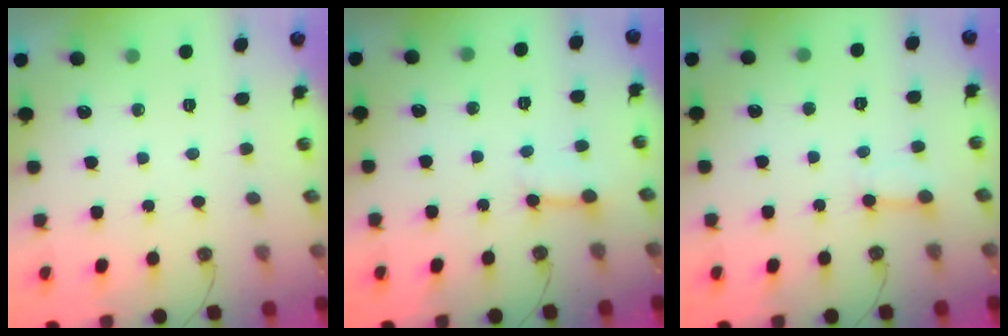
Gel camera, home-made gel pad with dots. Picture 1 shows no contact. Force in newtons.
{"total": 2.8, "press": 2.8, "slide": 0.2}
{"total": 2.5, "press": 2.5, "slide": 0.4}